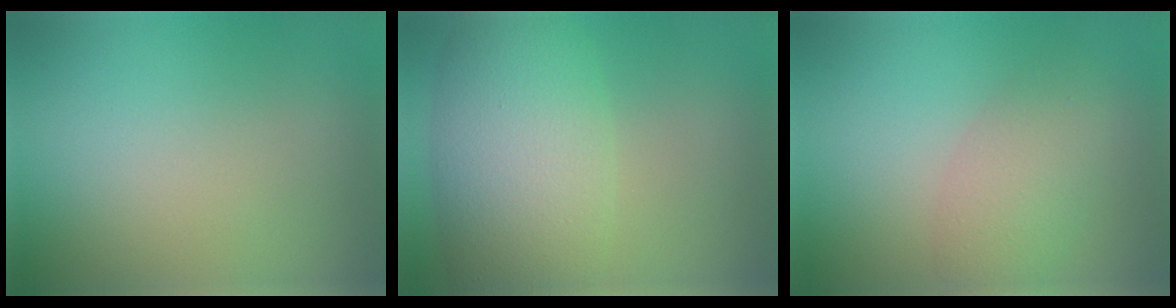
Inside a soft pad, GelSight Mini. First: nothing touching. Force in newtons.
{"total": 8.2, "press": 8.2, "slide": 0.3}
{"total": 2.3, "press": 2.3, "slide": 0.2}